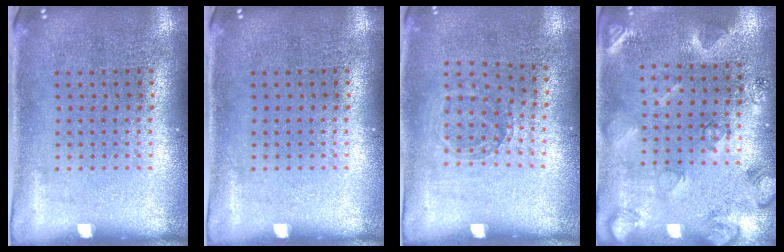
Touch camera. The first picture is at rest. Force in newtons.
{"total": 0.0}
{"total": 0.9, "press": 0.8, "slide": 0.5}
{"total": 2.1, "press": 2.1, "slide": 0.5}